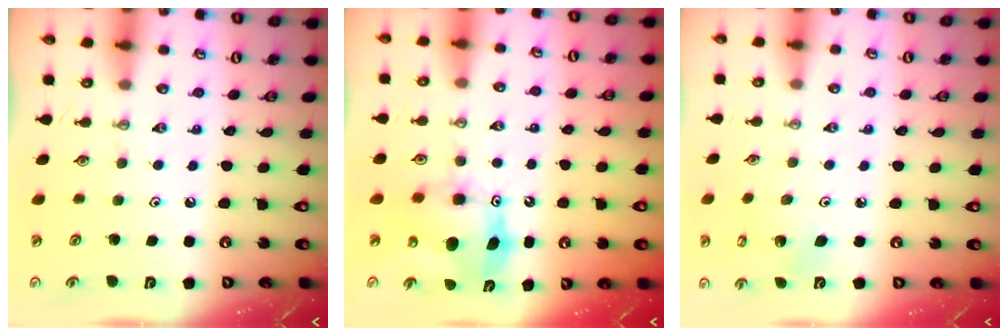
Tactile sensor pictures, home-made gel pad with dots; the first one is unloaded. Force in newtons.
{"total": 10.1, "press": 10.0, "slide": 0.8}
{"total": 3.8, "press": 3.6, "slide": 1.3}